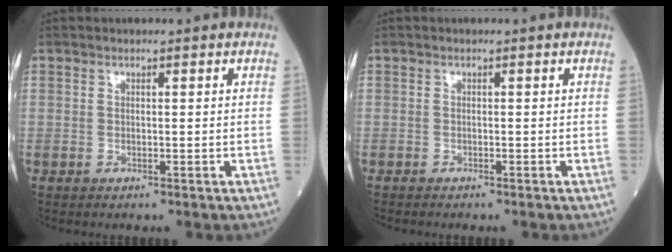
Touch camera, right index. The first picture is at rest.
{"total": 1.0, "force": [-0.9, 0.1, 0.4], "torque": [-0.009, -0.003, -0.012]}